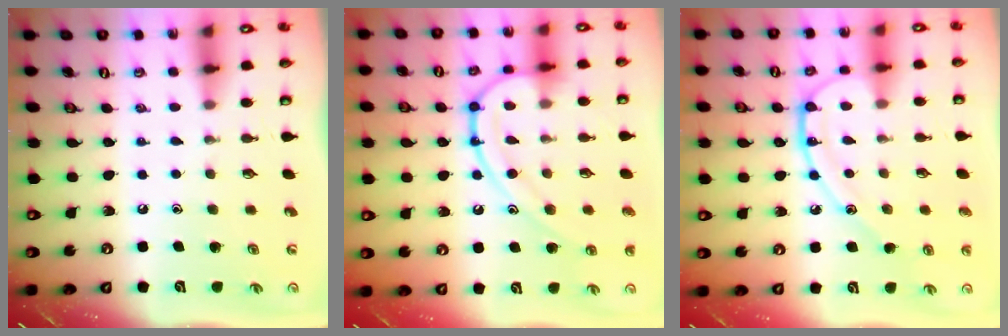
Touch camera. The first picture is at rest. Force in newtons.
{"total": 13.6, "press": 13.5, "slide": 1.2}
{"total": 11.5, "press": 11.5, "slide": 0.4}